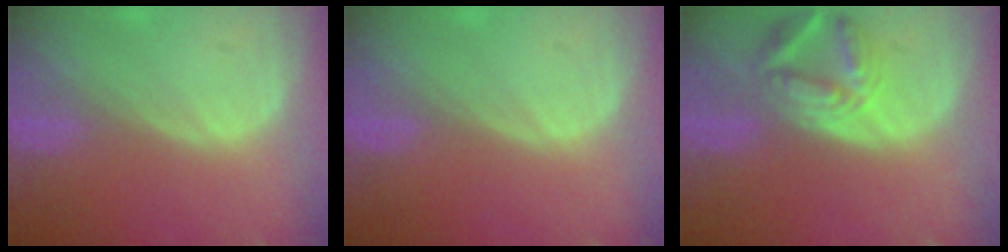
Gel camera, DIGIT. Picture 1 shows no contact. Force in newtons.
{"total": 0.0}
{"total": 7.0, "press": 6.4, "slide": 2.8}